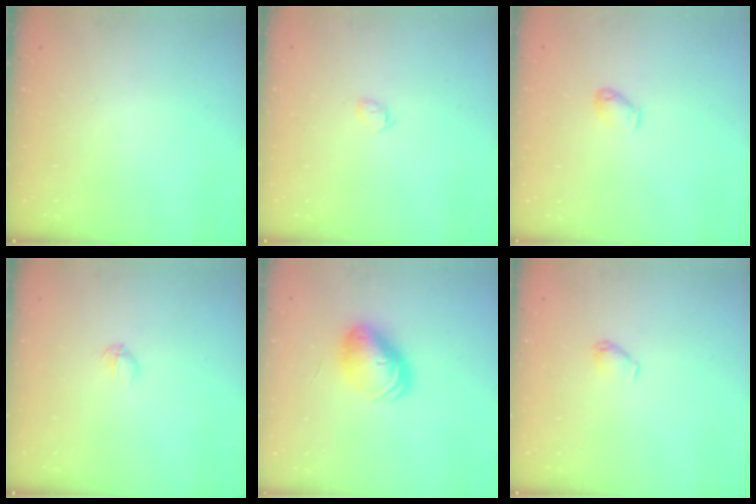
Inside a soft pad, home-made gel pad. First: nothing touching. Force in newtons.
{"total": 3.1, "press": 3.0, "slide": 0.8}
{"total": 3.9, "press": 3.8, "slide": 0.8}
{"total": 2.7, "press": 2.6, "slide": 0.8}
{"total": 9.5, "press": 9.4, "slide": 1.8}
{"total": 3.4, "press": 3.3, "slide": 0.6}